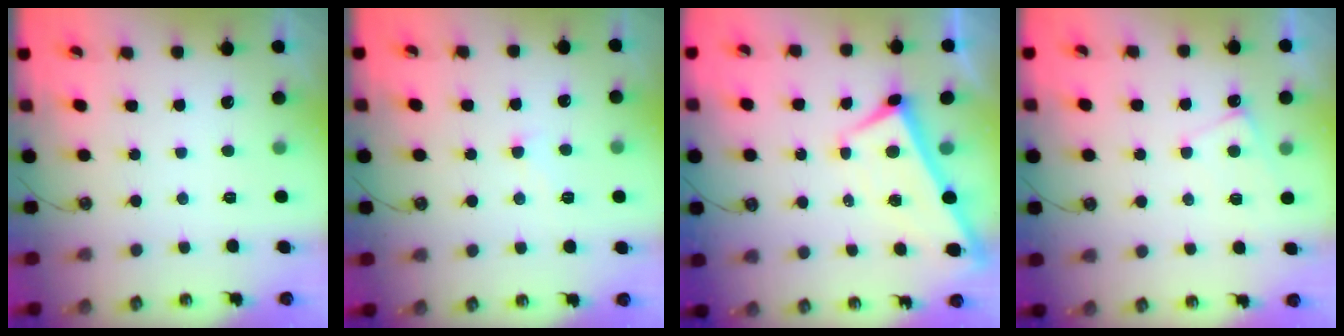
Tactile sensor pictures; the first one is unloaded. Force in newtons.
{"total": 2.0, "press": 2.0, "slide": 0.4}
{"total": 2.7, "press": 2.6, "slide": 0.3}
{"total": 1.7, "press": 1.7, "slide": 0.4}